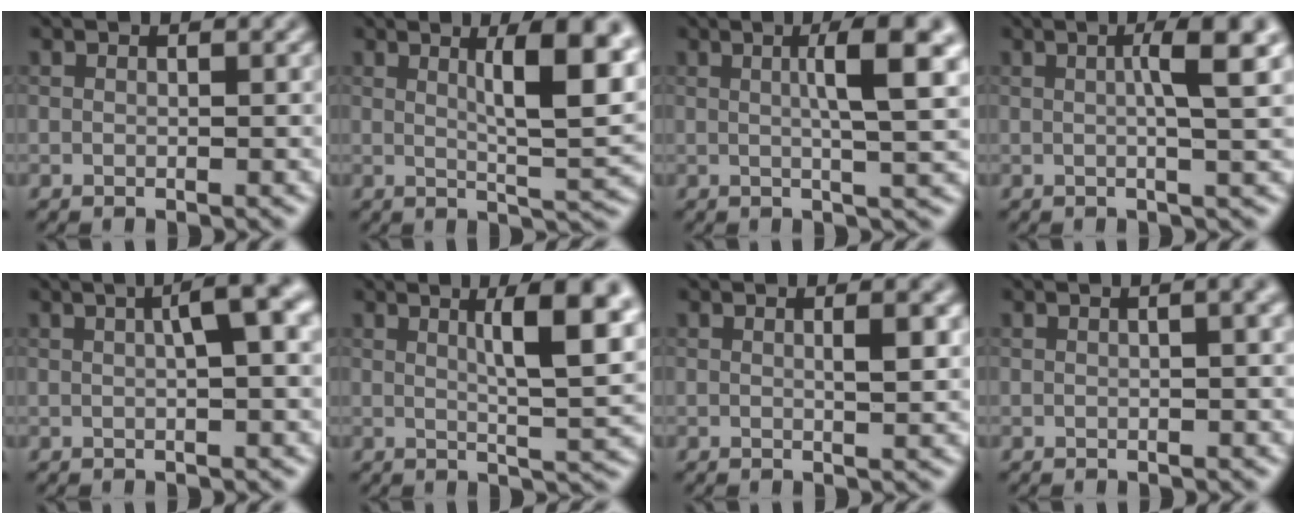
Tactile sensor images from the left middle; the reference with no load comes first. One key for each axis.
{"total": 8.1, "fx": 2.5, "fy": 2.0, "fz": 7.4, "tx": -0.092, "ty": 0.000, "tz": 0.041}
{"total": 5.9, "fx": 1.3, "fy": 1.0, "fz": 5.6, "tx": -0.076, "ty": 0.010, "tz": 0.018}
{"total": 4.5, "fx": 0.9, "fy": 0.7, "fz": 4.4, "tx": -0.060, "ty": 0.009, "tz": 0.009}
{"total": 4.6, "fx": 1.1, "fy": 0.9, "fz": 4.4, "tx": -0.059, "ty": 0.017, "tz": 0.012}
{"total": 7.4, "fx": 2.3, "fy": 1.7, "fz": 6.8, "tx": -0.079, "ty": 0.004, "tz": 0.036}
{"total": 1.9, "fx": 0.4, "fy": 0.4, "fz": 1.8, "tx": -0.025, "ty": 0.002, "tz": 0.004}
{"total": 2.7, "fx": 0.6, "fy": 1.0, "fz": 2.4, "tx": -0.021, "ty": 0.009, "tz": 0.003}